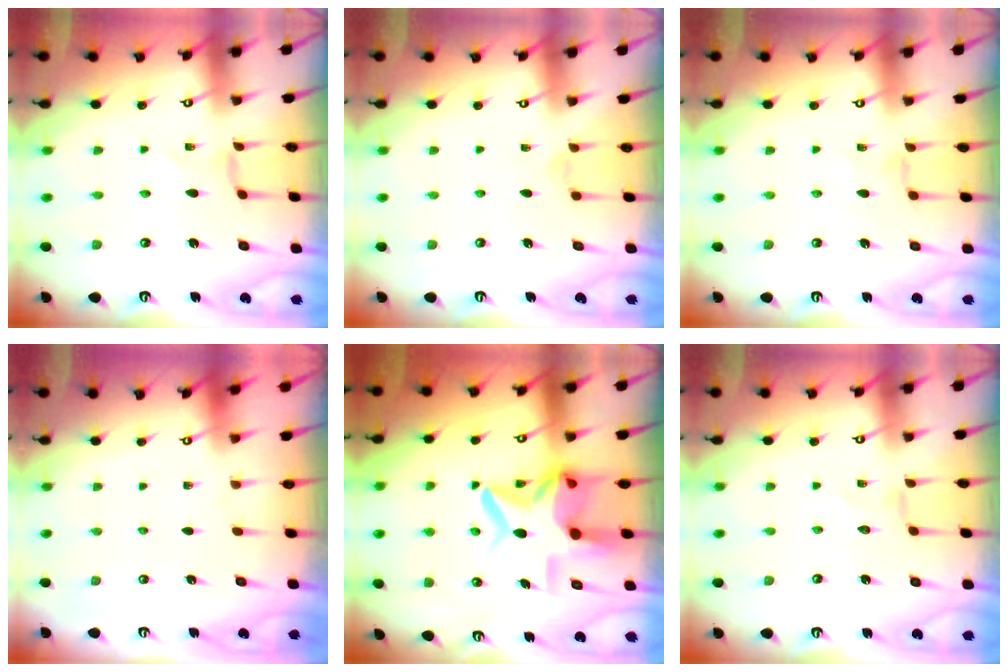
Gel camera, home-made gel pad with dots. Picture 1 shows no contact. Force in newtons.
{"total": 2.0, "press": 2.0, "slide": 0.4}
{"total": 2.3, "press": 2.2, "slide": 0.6}
{"total": 0.0}
{"total": 13.2, "press": 13.0, "slide": 2.3}
{"total": 0.0}